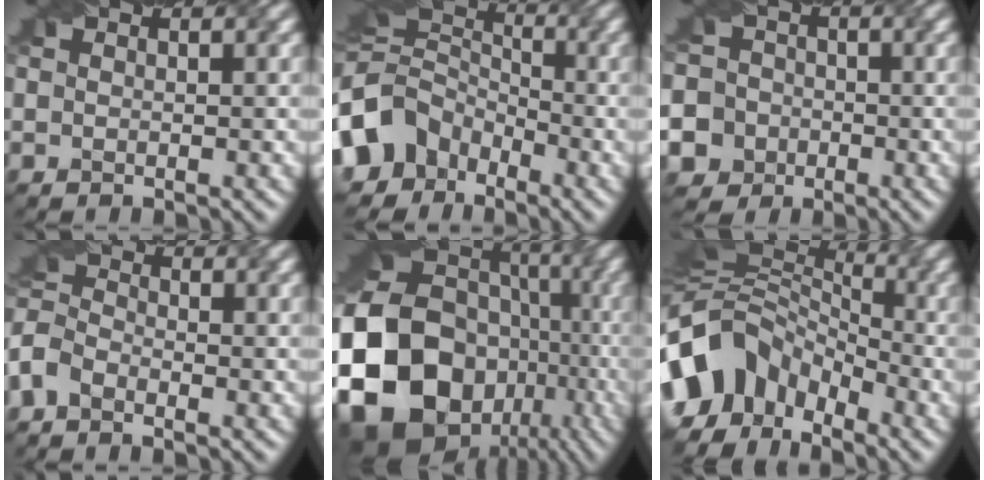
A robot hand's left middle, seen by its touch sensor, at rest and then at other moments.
{"total": 7.4, "force": [-3.9, 5.7, 2.7], "torque": [-0.065, 0.008, -0.082]}
{"total": 10.4, "force": [-4.4, 9.2, 2.0], "torque": [-0.061, 0.003, -0.092]}
{"total": 3.6, "force": [-2.5, 1.9, 1.8], "torque": [-0.046, 0.017, -0.062]}
{"total": 21.5, "force": [-5.3, 18.2, 10.2], "torque": [-0.207, -0.032, -0.113]}
{"total": 10.4, "force": [-5.5, 7.1, 5.2], "torque": [-0.108, 0.013, -0.105]}